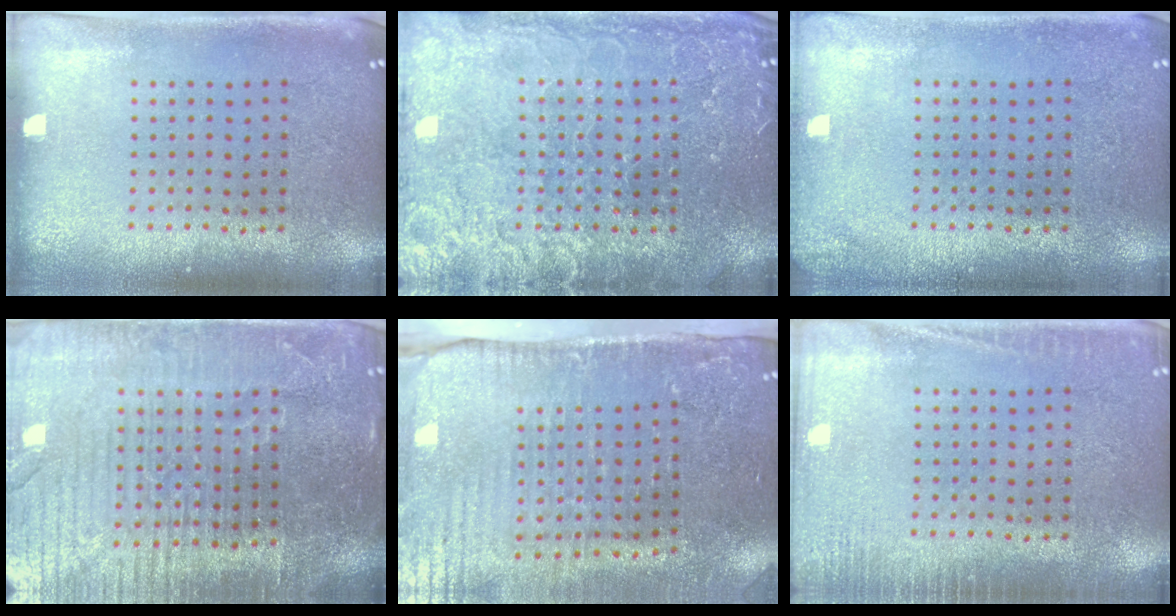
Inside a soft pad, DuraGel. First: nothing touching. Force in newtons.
{"total": 3.7, "press": 3.6, "slide": 0.5}
{"total": 1.1, "press": 1.1, "slide": 0.1}
{"total": 5.3, "press": 4.9, "slide": 2.2}
{"total": 4.5, "press": 3.7, "slide": 2.4}
{"total": 2.4, "press": 2.4, "slide": 0.4}